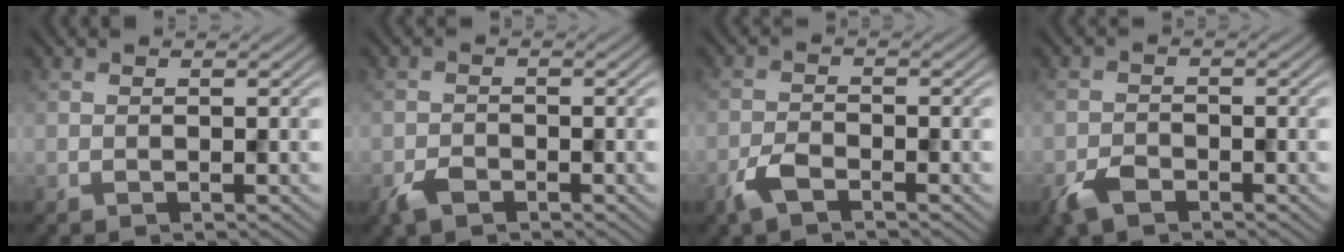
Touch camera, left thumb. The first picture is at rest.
{"total": 2.5, "force": [-1.7, 1.3, 1.3], "torque": [-0.027, -0.002, -0.038]}
{"total": 3.1, "force": [-2.2, 1.2, 1.9], "torque": [-0.044, 0.000, -0.052]}
{"total": 3.3, "force": [-2.3, 1.7, 1.7], "torque": [-0.037, -0.004, -0.052]}